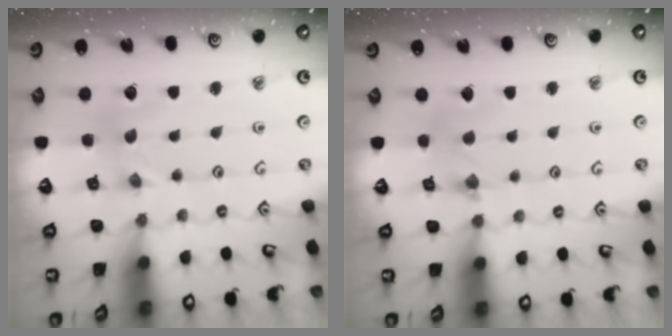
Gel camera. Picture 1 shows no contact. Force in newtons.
{"total": 2.4, "press": 2.4, "slide": 0.2}